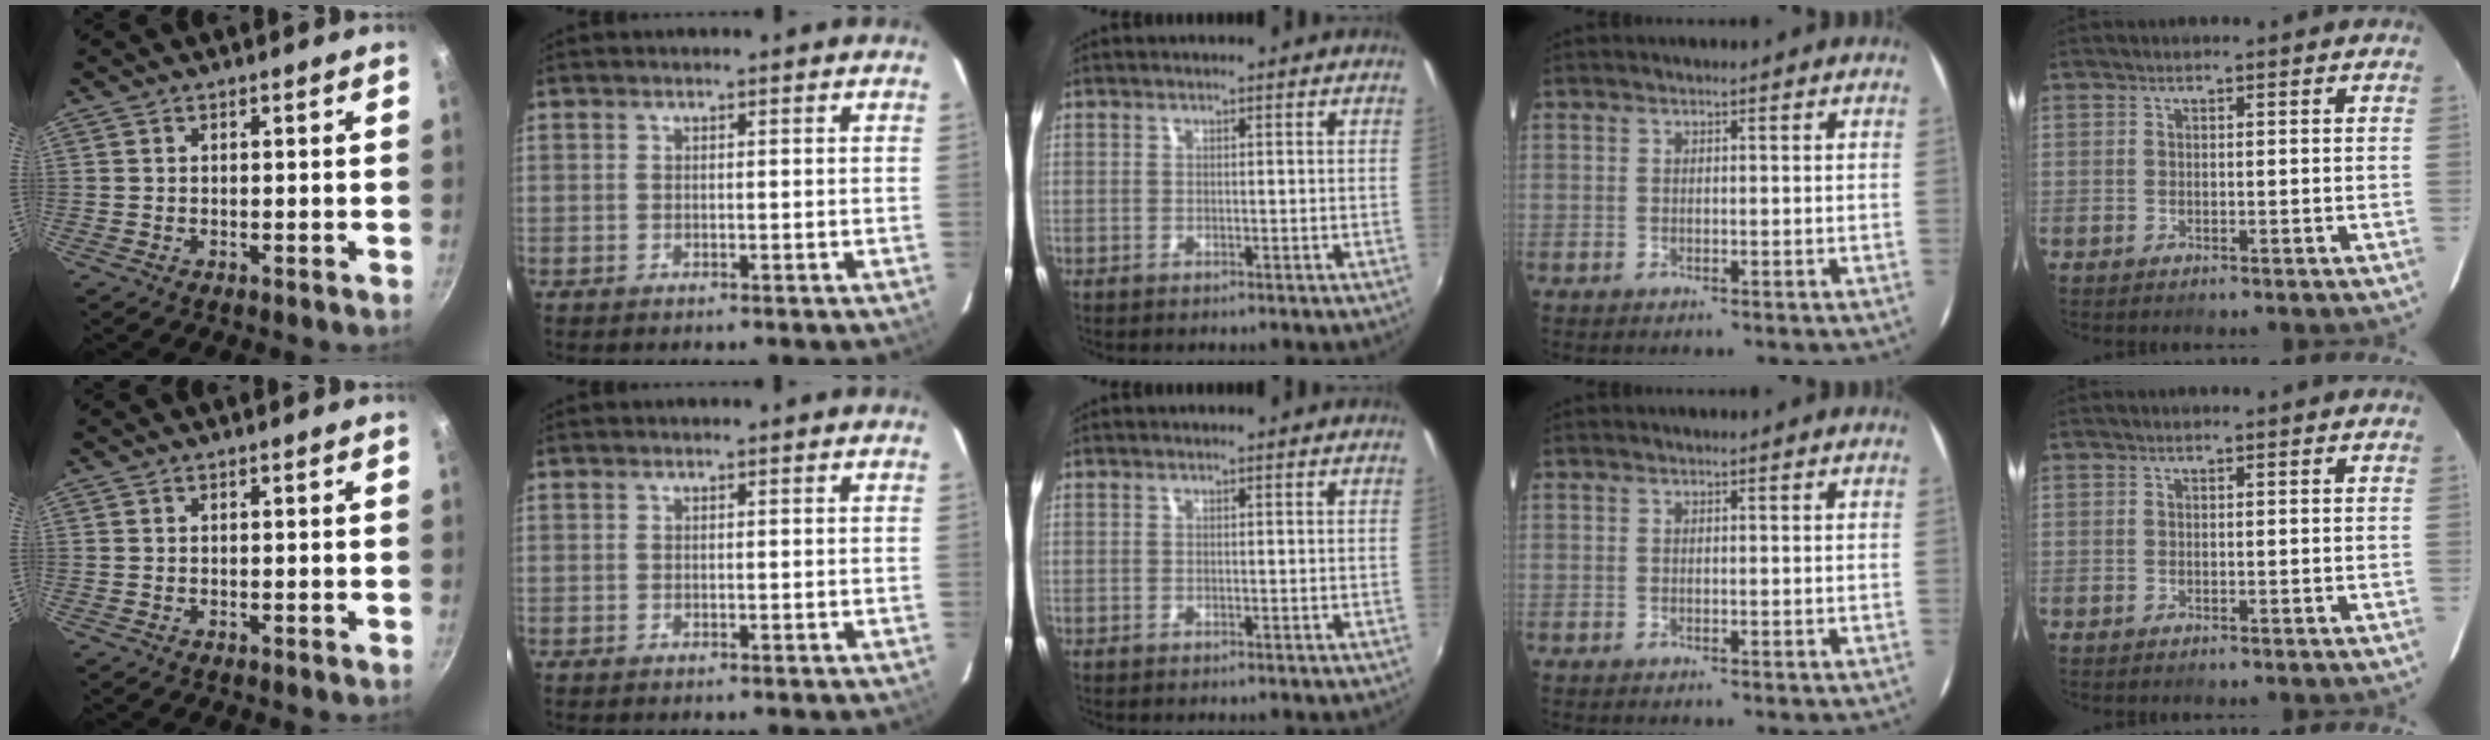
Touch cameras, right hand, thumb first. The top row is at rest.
{}